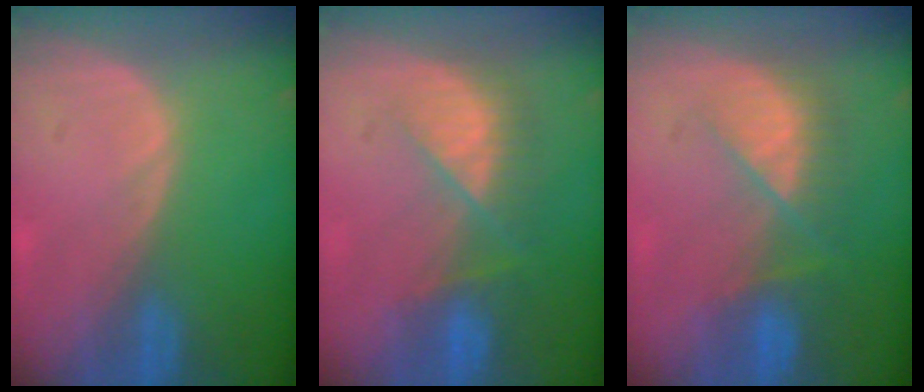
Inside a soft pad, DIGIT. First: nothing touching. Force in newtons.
{"total": 7.5, "press": 6.8, "slide": 3.3}
{"total": 7.5, "press": 6.7, "slide": 3.3}